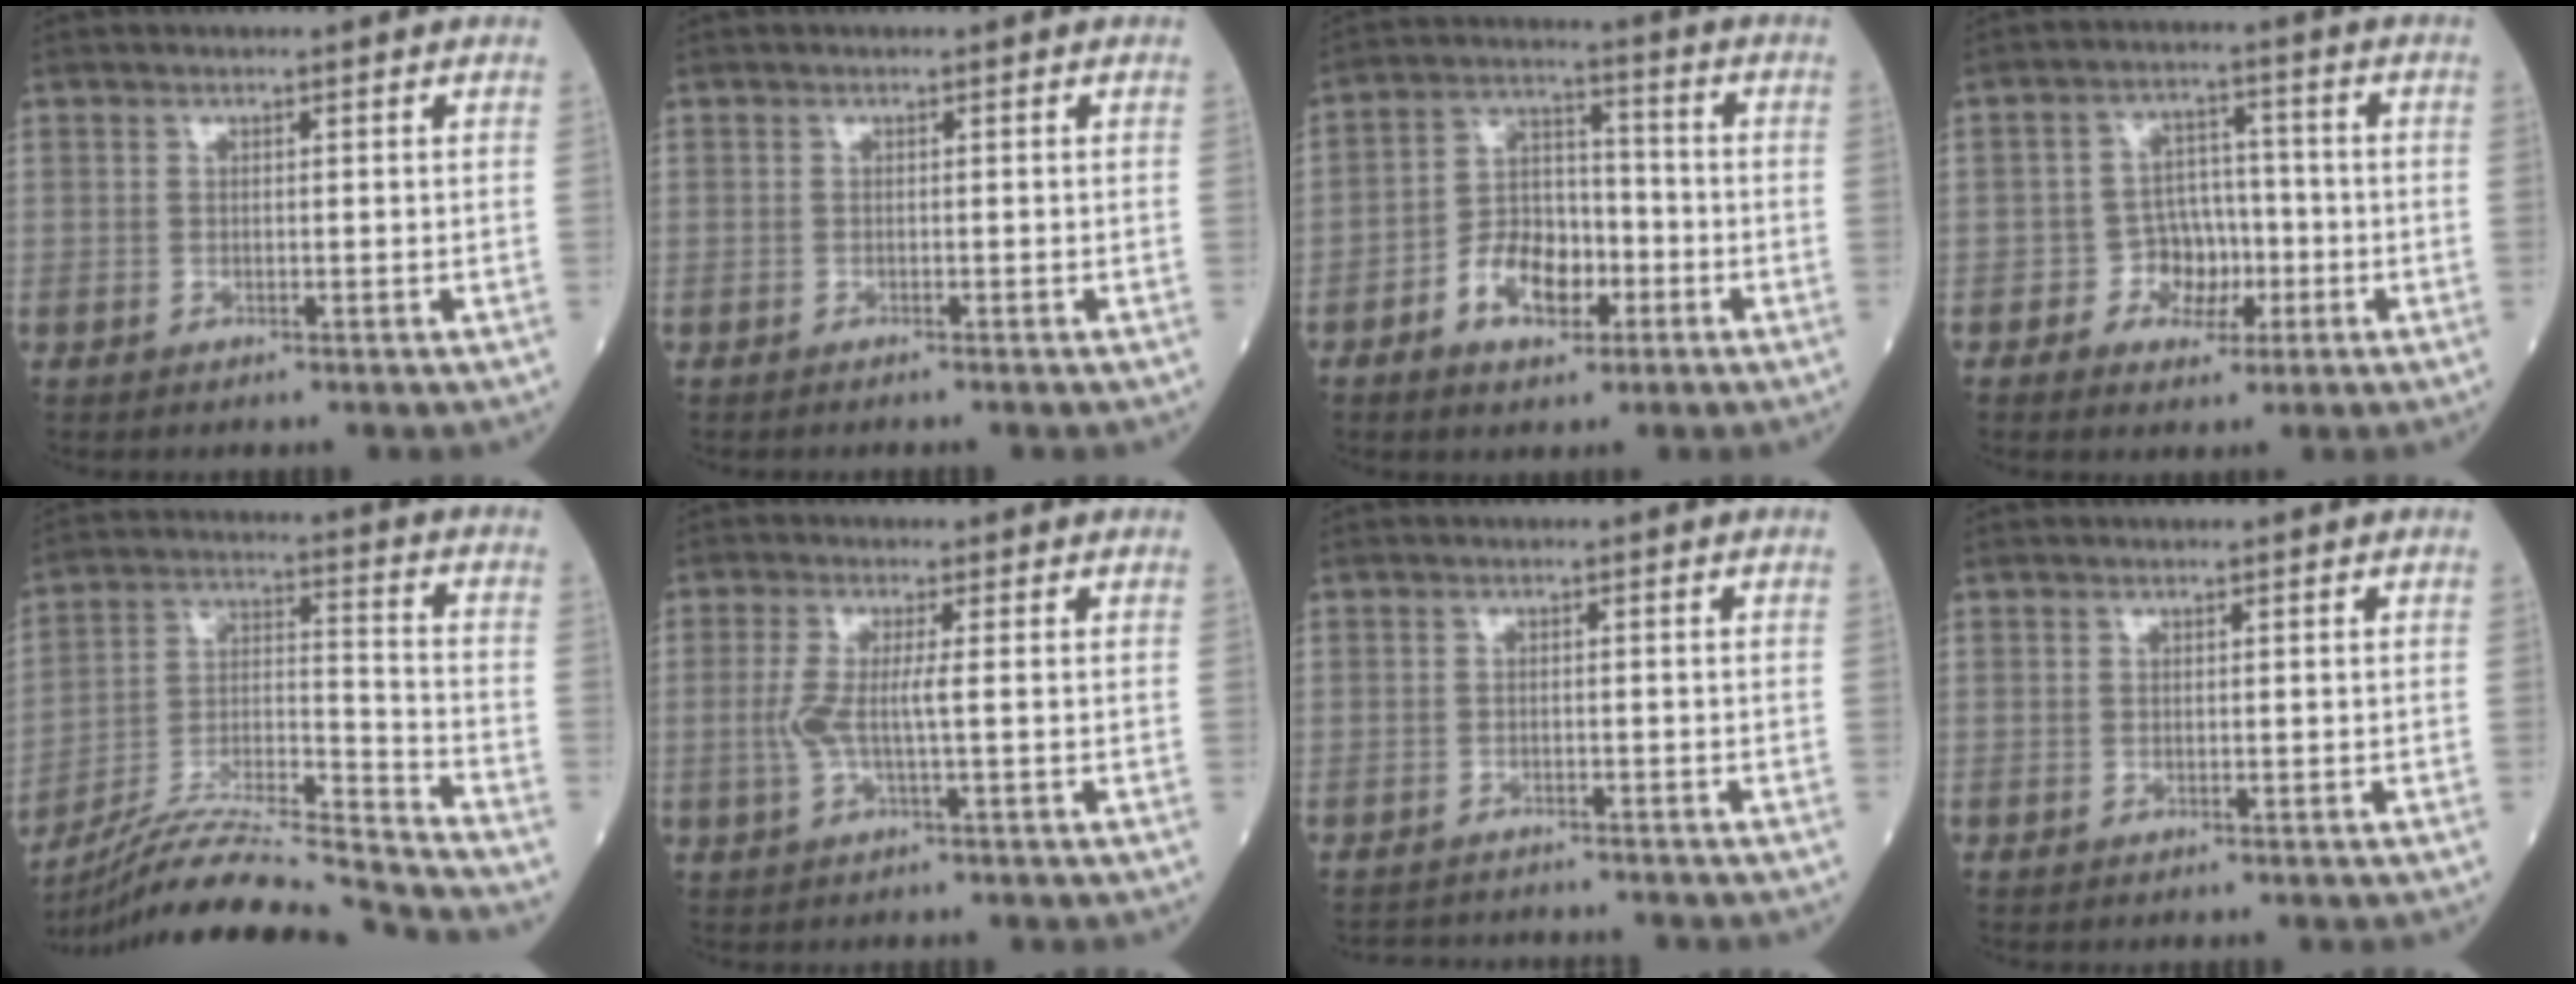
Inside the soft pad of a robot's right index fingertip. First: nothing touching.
{"total": 1.3, "force": [-1.2, 0.0, 0.6], "torque": [-0.006, 0.001, -0.013]}
{"total": 9.3, "force": [-3.9, 5.3, 6.5], "torque": [-0.124, 0.020, -0.068]}
{"total": 5.9, "force": [-1.9, 4.8, 2.9], "torque": [-0.041, 0.017, -0.031]}
{"total": 20.7, "force": [-19.6, -1.4, 6.5], "torque": [-0.136, -0.008, -0.332]}
{"total": 3.8, "force": [-0.2, 0.0, 3.8], "torque": [-0.094, -0.001, -0.006]}
{"total": 5.3, "force": [-5.2, 0.9, 0.6], "torque": [-0.003, -0.005, -0.074]}
{"total": 0.0}